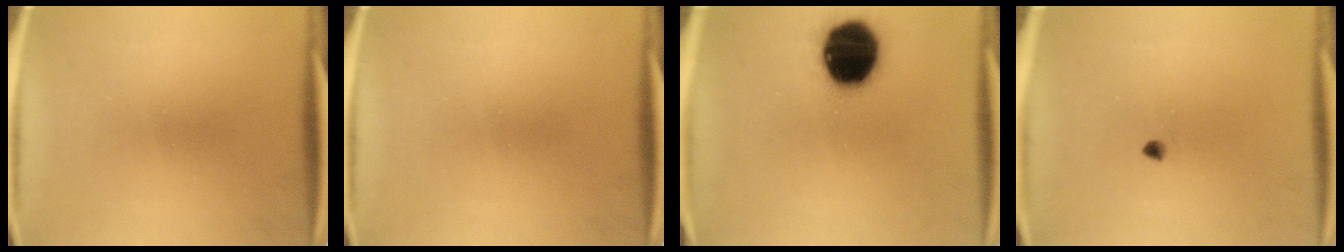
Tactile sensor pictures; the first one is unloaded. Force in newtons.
{"total": 0.0}
{"total": 20.0}
{"total": 1.1}